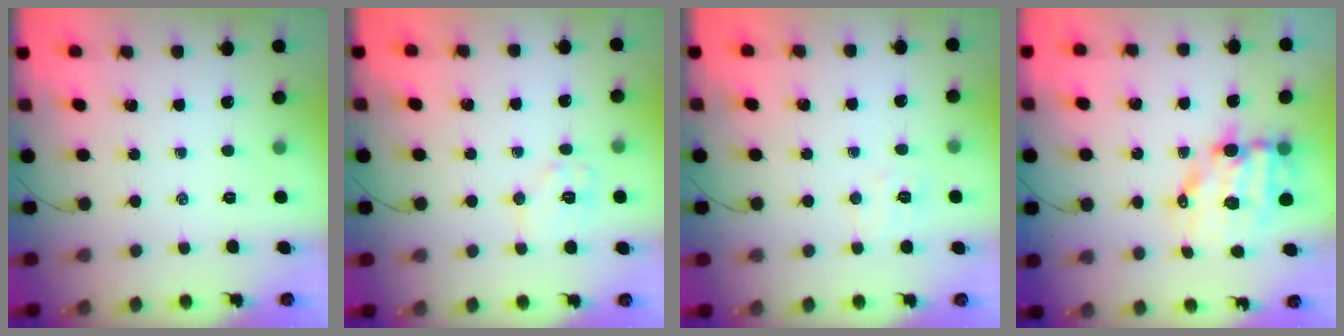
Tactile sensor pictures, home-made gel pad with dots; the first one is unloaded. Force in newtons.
{"total": 8.1, "press": 8.1, "slide": 0.9}
{"total": 5.5, "press": 5.3, "slide": 1.3}
{"total": 11.5, "press": 11.2, "slide": 2.5}